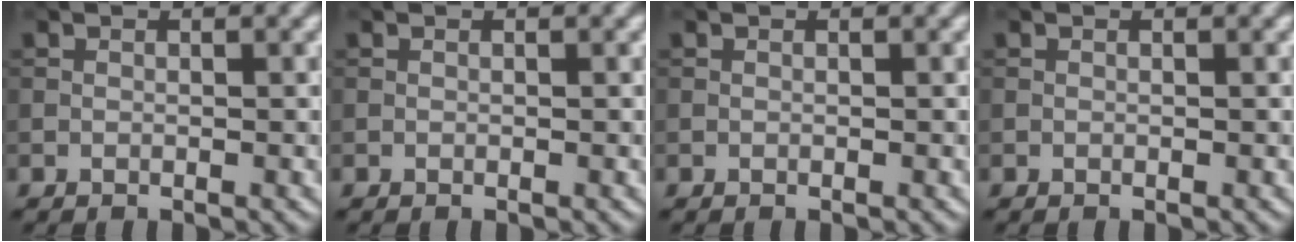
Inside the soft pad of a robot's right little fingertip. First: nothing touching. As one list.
[{"total": 0.0}, {"total": 0.0}, {"total": 0.0}]